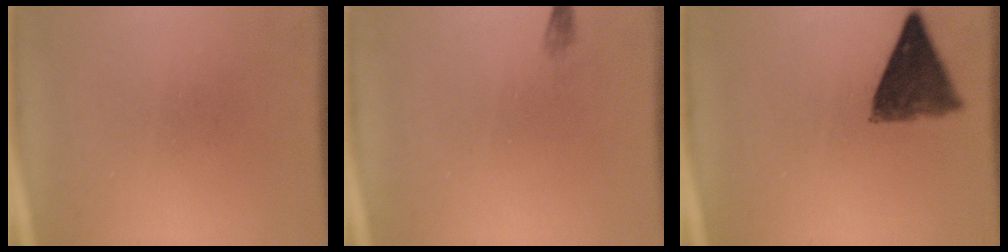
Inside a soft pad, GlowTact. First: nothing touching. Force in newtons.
{"total": 0.7}
{"total": 8.6}